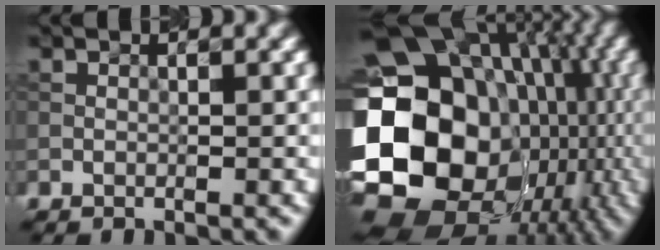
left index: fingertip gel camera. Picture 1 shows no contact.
{"total": 22.2, "force": [-0.1, 17.8, 13.2], "torque": [-0.251, -0.003, 0.004]}